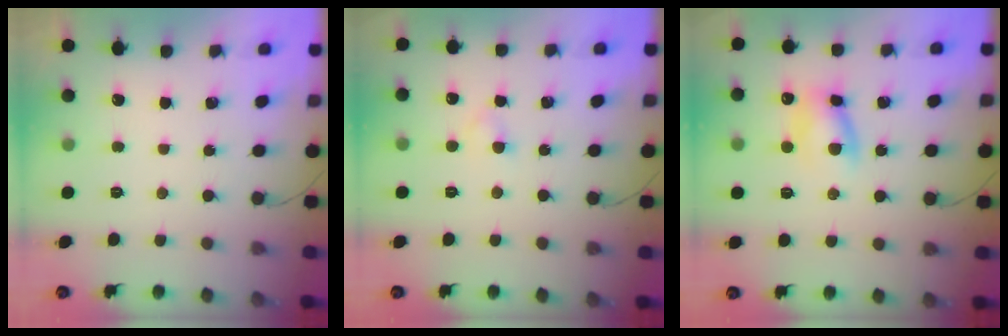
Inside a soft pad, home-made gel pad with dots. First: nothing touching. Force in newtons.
{"total": 1.9, "press": 1.7, "slide": 1.0}
{"total": 7.8, "press": 7.7, "slide": 1.3}